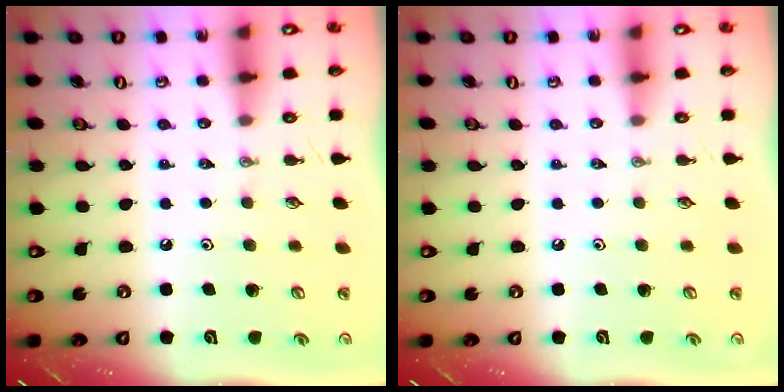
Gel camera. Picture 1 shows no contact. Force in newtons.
{"total": 0.0}